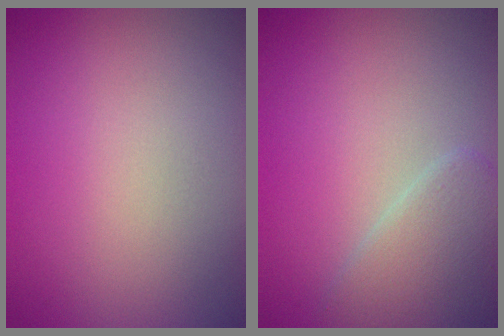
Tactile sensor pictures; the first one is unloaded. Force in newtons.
{"total": 3.3, "press": 3.3, "slide": 0.2}